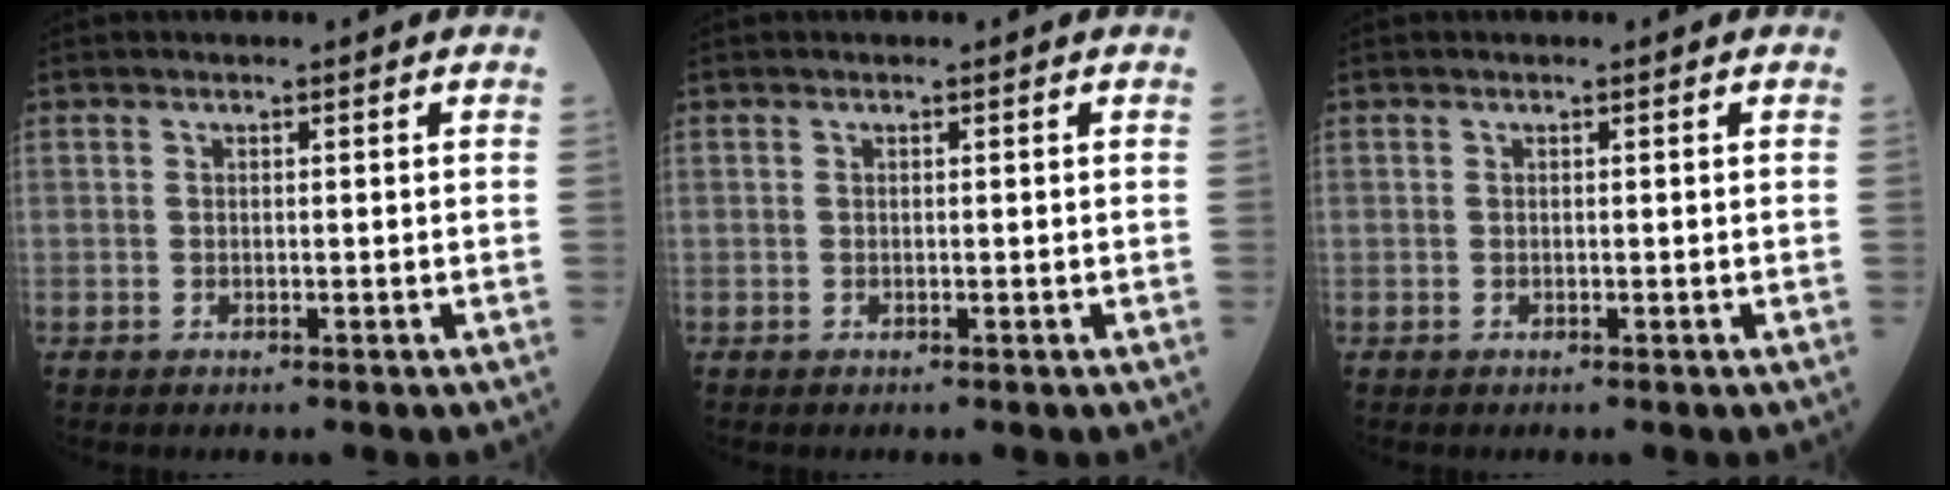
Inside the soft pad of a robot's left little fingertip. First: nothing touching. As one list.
[{"total": 0.0}, {"total": 0.0}]